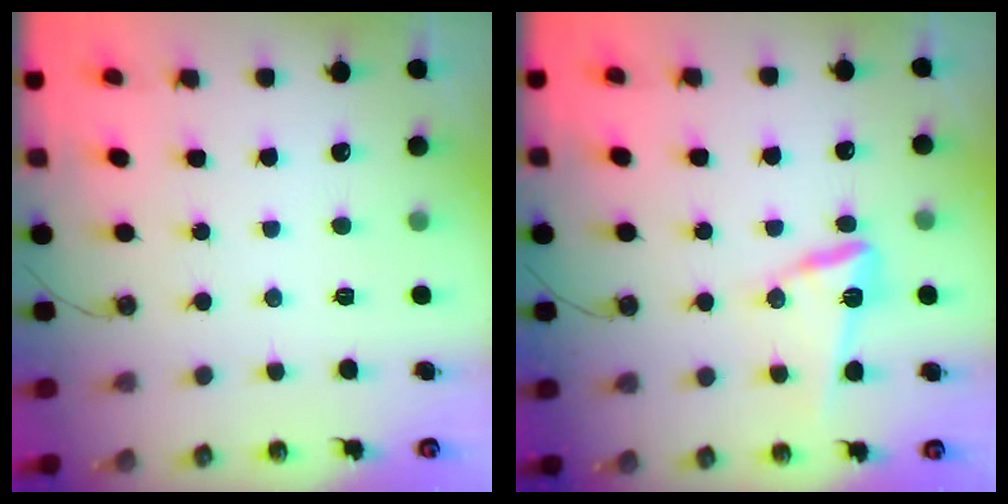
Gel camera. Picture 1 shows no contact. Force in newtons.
{"total": 11.7, "press": 11.6, "slide": 1.3}